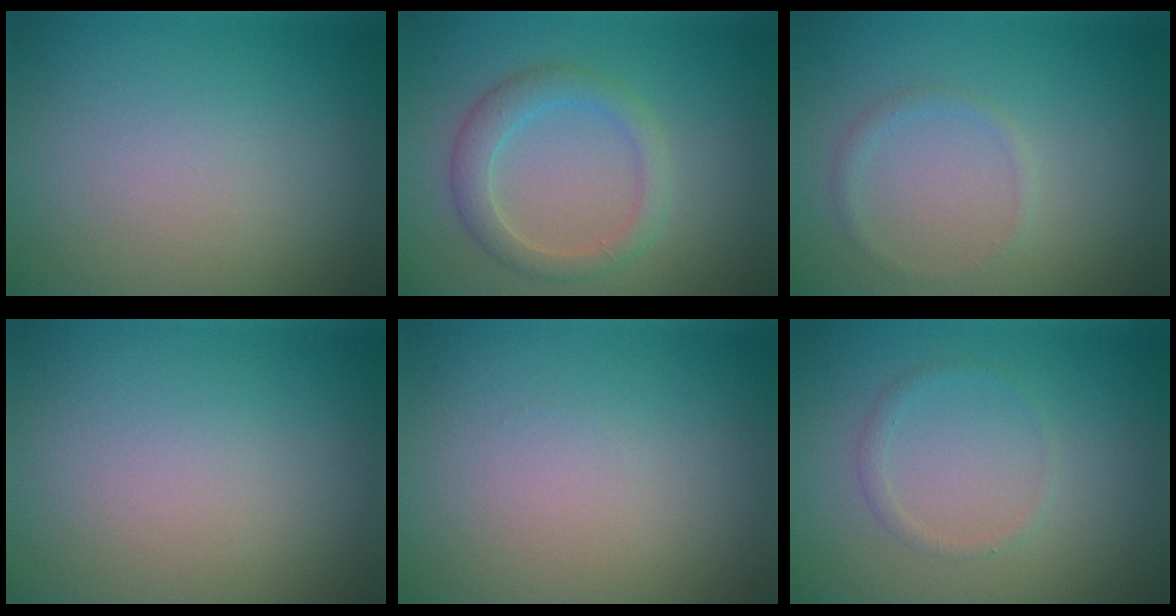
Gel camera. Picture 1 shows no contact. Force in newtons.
{"total": 2.9, "press": 2.9, "slide": 0.1}
{"total": 0.9, "press": 0.9, "slide": 0.1}
{"total": 0.0}
{"total": 0.0}
{"total": 0.9, "press": 0.9, "slide": 0.1}